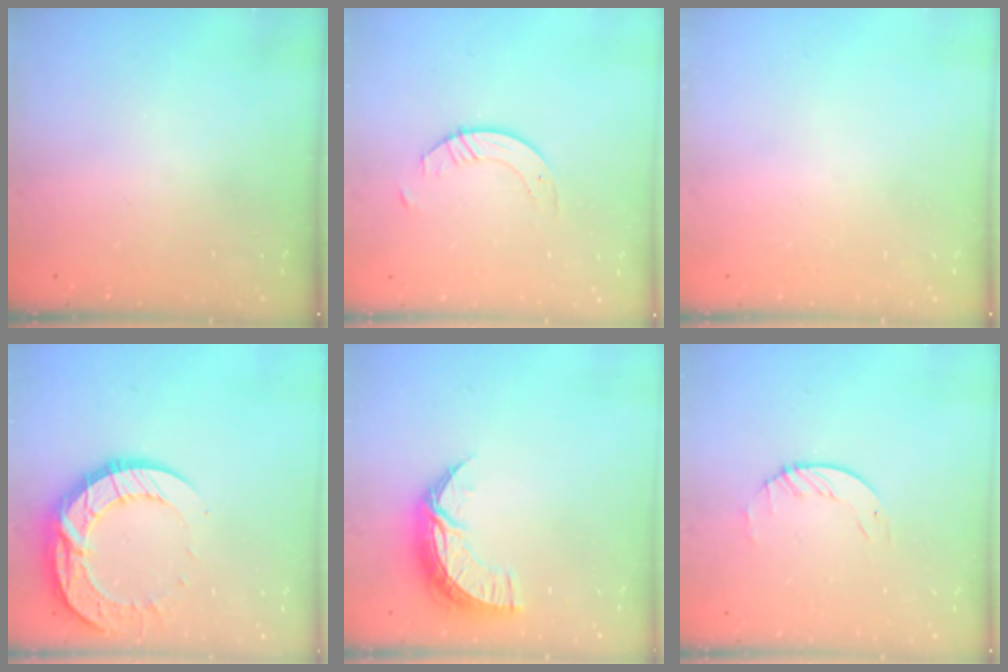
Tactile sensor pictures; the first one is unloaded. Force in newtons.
{"total": 3.5, "press": 3.5, "slide": 0.4}
{"total": 0.0}
{"total": 15.4, "press": 15.4, "slide": 1.2}
{"total": 10.0, "press": 10.0, "slide": 0.5}
{"total": 1.6, "press": 1.6, "slide": 0.2}